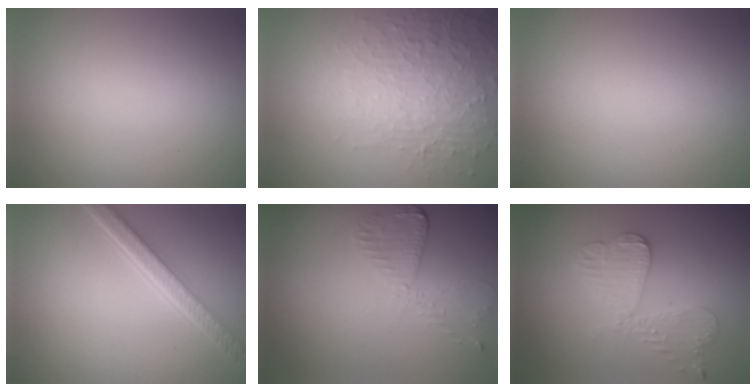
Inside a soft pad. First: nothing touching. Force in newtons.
{"total": 3.9, "press": 3.9, "slide": 0.3}
{"total": 0.0}
{"total": 4.6, "press": 3.5, "slide": 2.9}
{"total": 2.9, "press": 2.6, "slide": 1.3}
{"total": 3.3, "press": 3.2, "slide": 0.9}